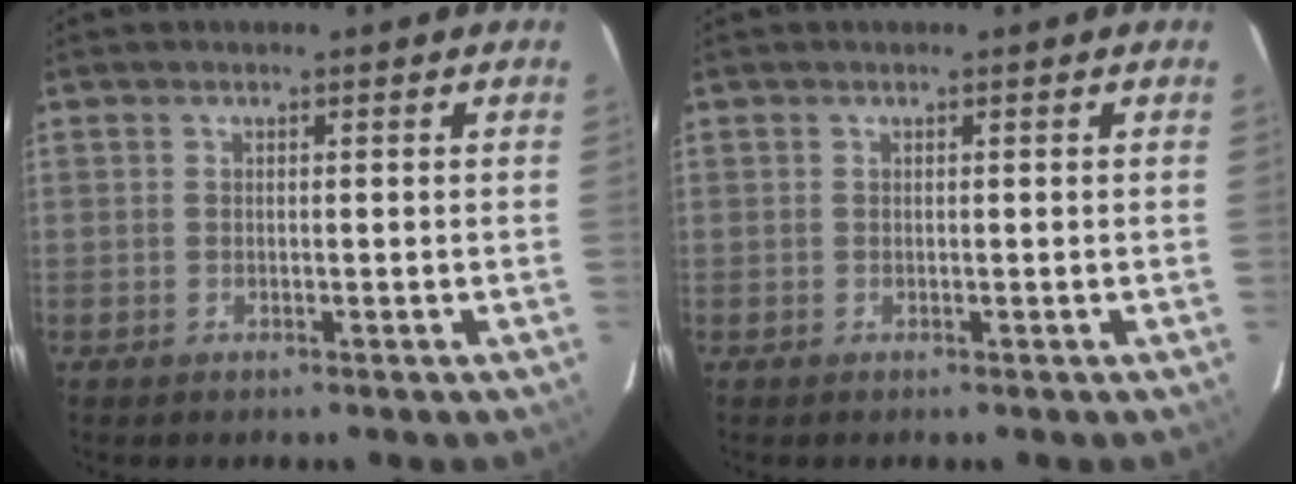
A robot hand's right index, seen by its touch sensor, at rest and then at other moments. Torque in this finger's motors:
{"motor_torque": [-0.22, 0.32, -0.03, 0.01]}